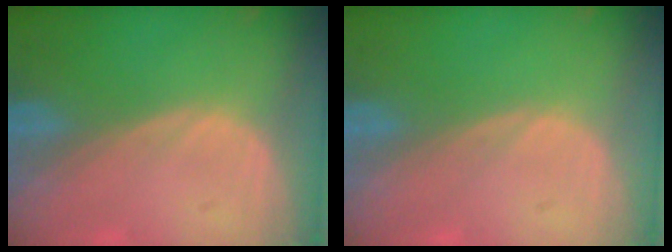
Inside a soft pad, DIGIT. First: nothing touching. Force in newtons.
{"total": 0.0}